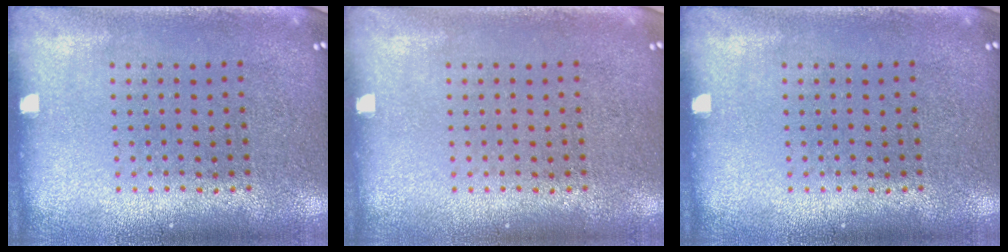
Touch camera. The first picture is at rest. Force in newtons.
{"total": 0.0}
{"total": 0.0}